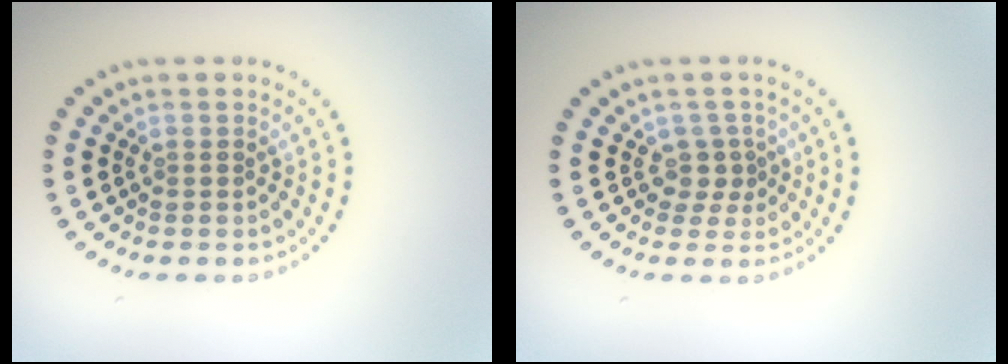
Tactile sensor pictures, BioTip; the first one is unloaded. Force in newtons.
{"total": 1.8, "press": 1.3, "slide": 1.3}